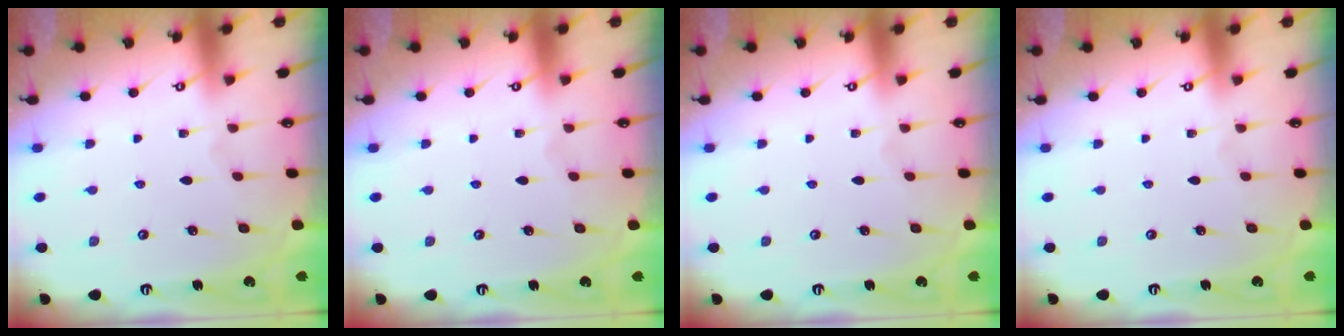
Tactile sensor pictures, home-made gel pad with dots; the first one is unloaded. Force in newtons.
{"total": 0.0}
{"total": 0.0}
{"total": 0.0}